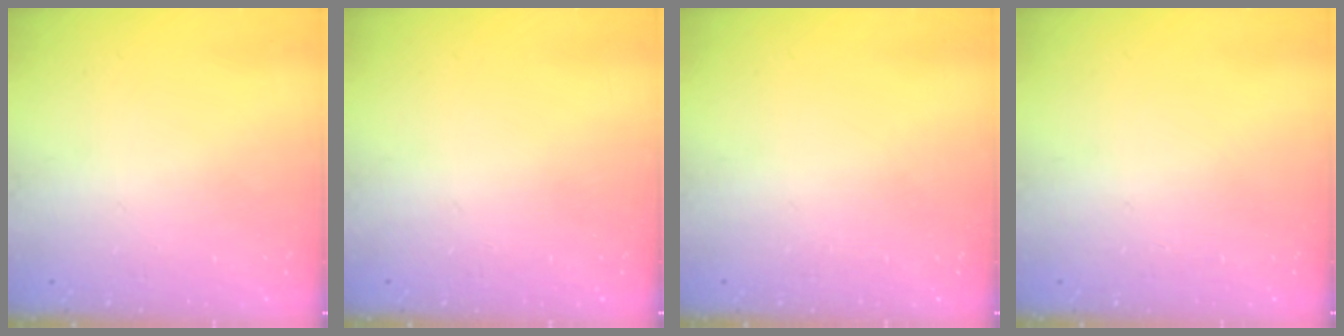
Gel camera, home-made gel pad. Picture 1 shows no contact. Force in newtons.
{"total": 0.0}
{"total": 0.0}
{"total": 0.0}